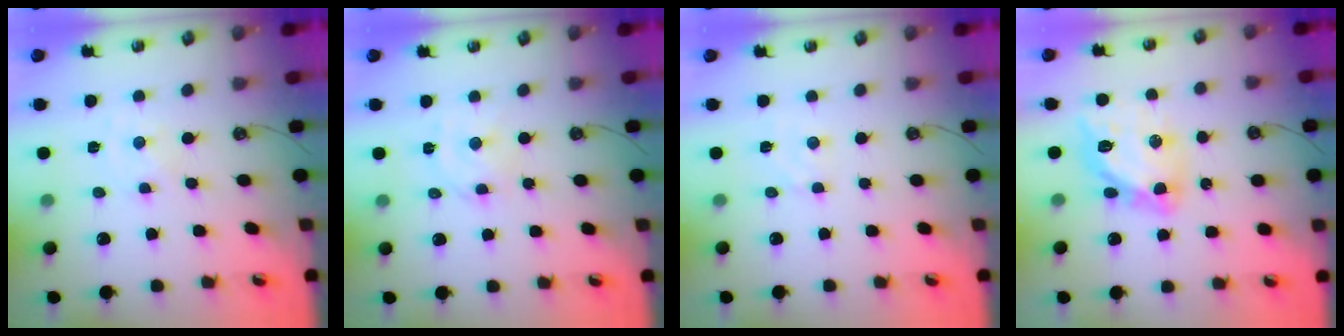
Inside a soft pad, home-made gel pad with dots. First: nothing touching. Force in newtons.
{"total": 5.5, "press": 5.4, "slide": 0.8}
{"total": 3.9, "press": 3.8, "slide": 0.6}
{"total": 14.3, "press": 14.2, "slide": 1.4}